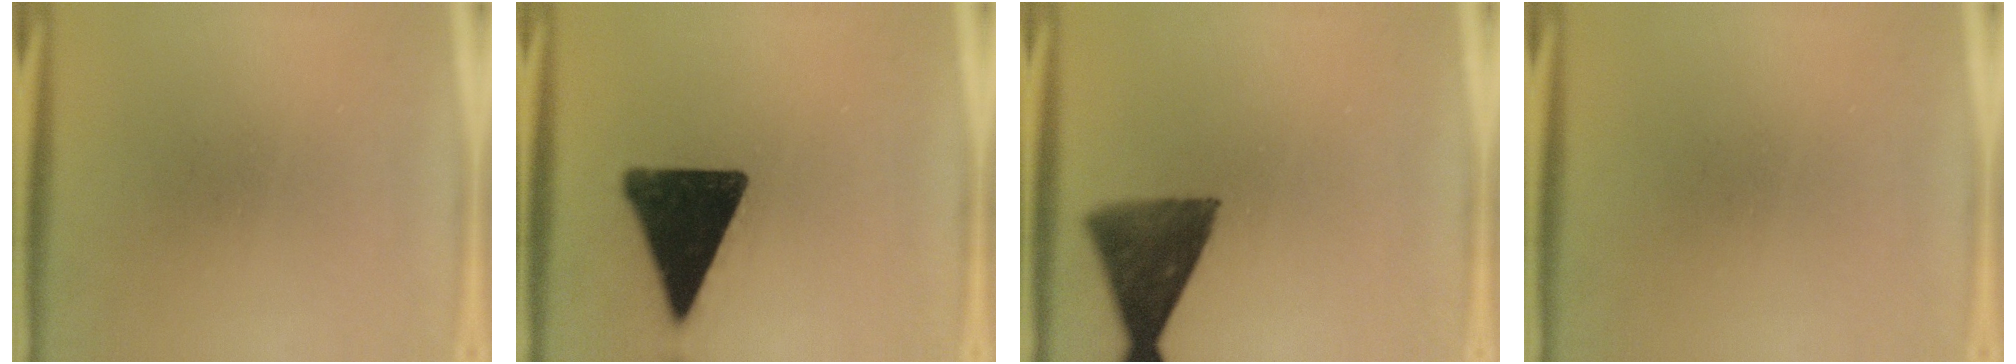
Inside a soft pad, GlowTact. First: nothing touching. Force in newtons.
{"total": 16.8}
{"total": 10.6}
{"total": 0.0}